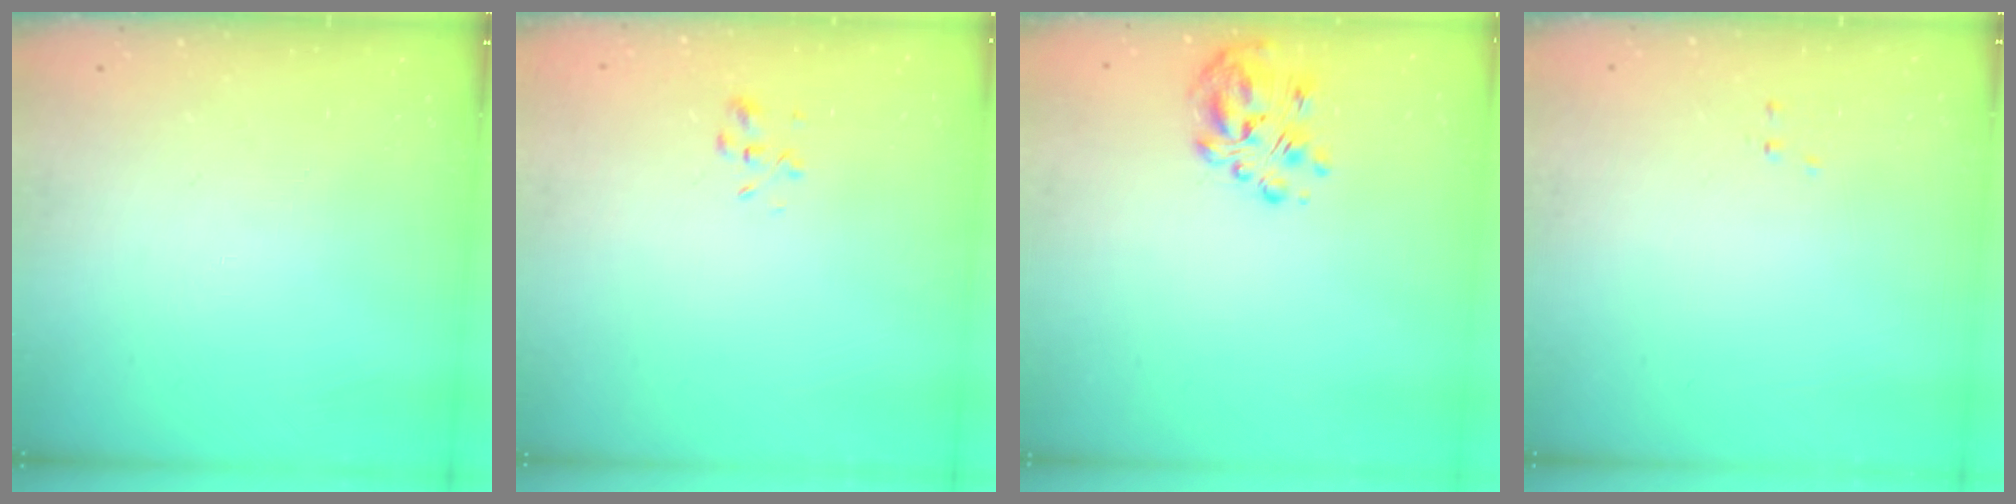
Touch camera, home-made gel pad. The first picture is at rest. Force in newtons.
{"total": 2.6, "press": 2.4, "slide": 1.0}
{"total": 6.8, "press": 6.6, "slide": 1.8}
{"total": 0.0}